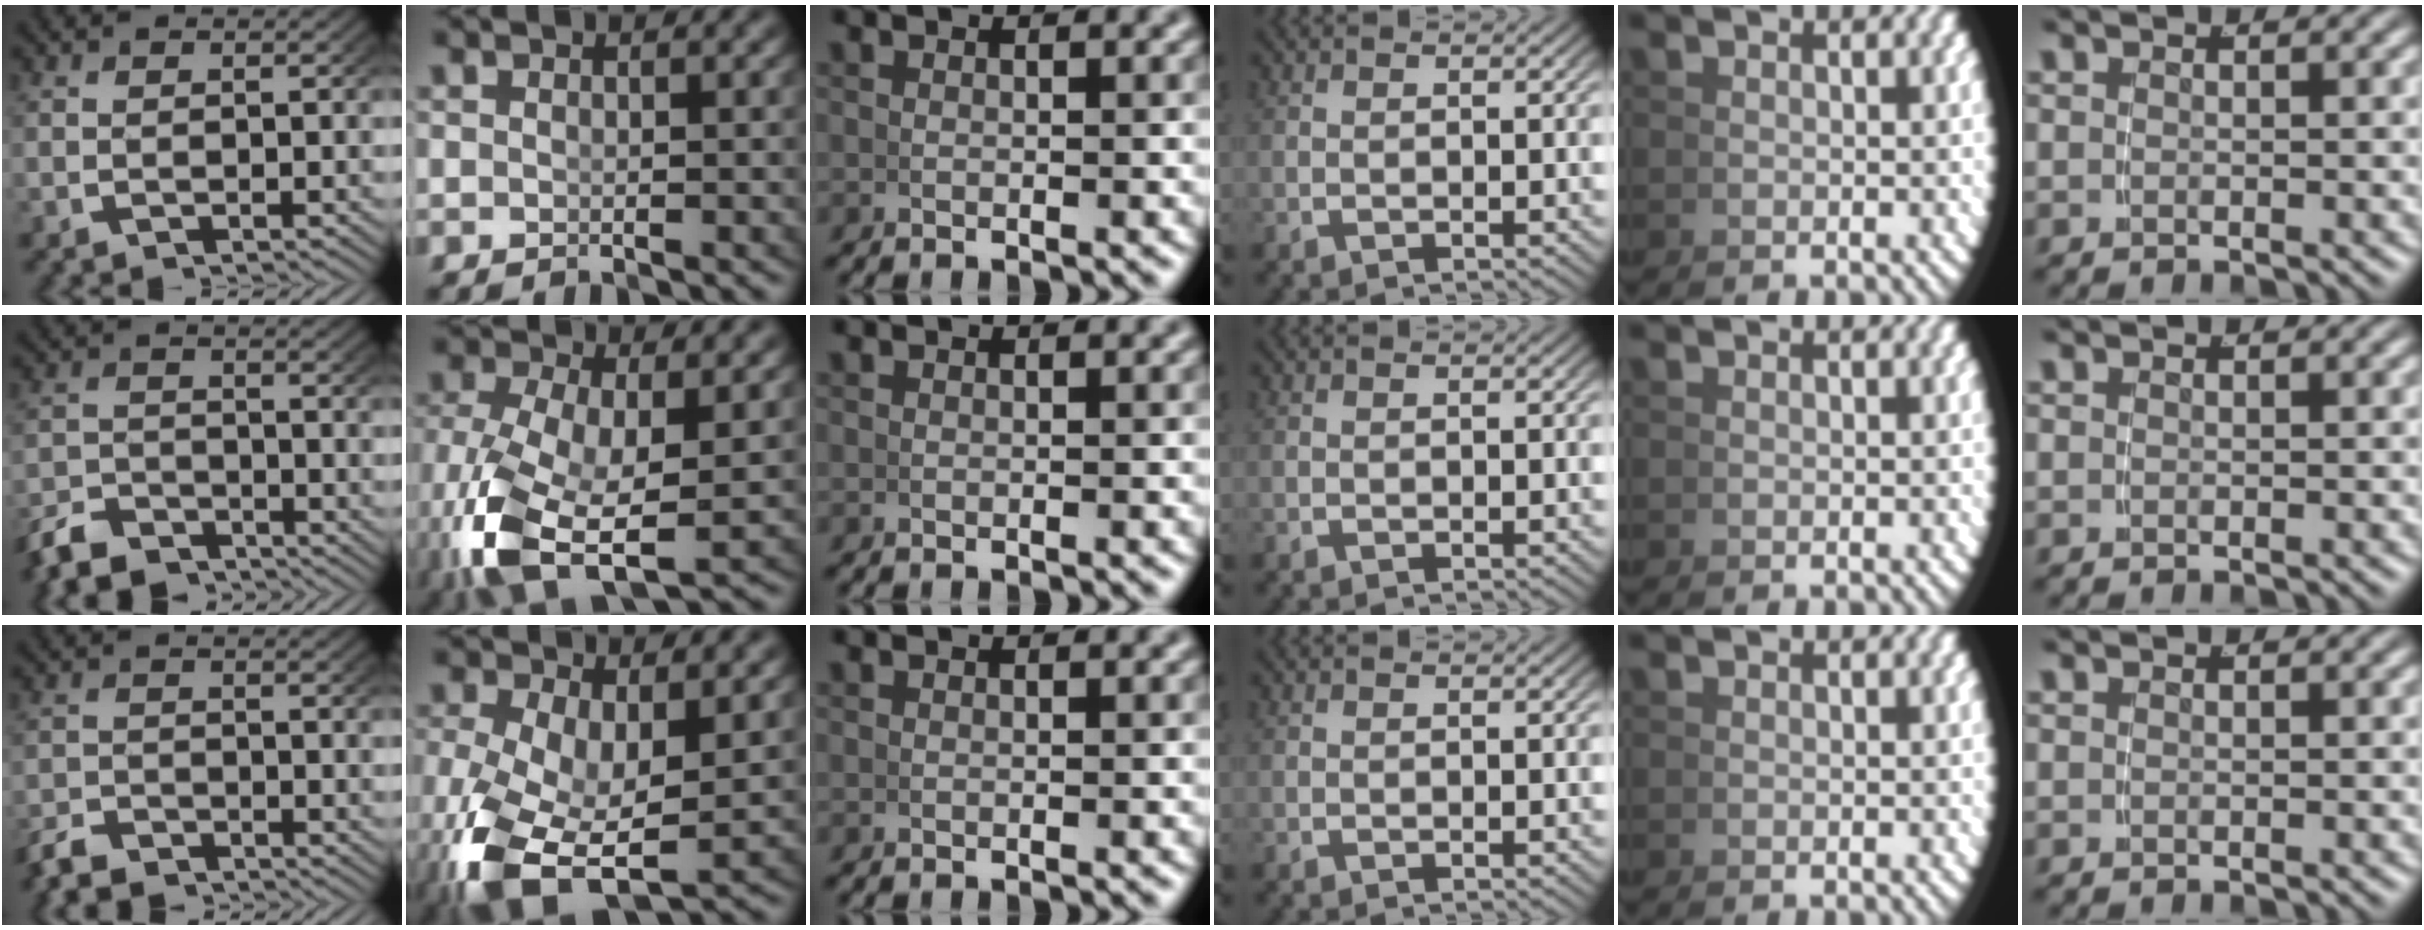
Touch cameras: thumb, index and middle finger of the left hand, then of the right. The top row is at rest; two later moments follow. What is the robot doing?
{"motion": "grasp_and_lifting", "object": "coin"}